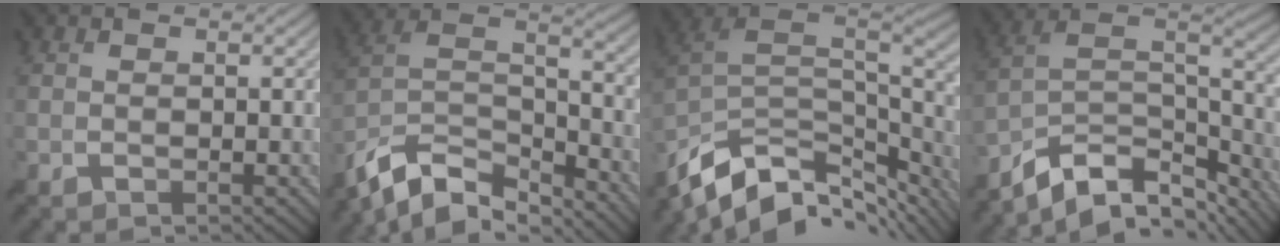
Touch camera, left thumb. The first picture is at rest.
{"total": 12.6, "force": [-9.8, 4.8, 6.3], "torque": [-0.147, 0.001, -0.183]}
{"total": 13.1, "force": [-8.1, 6.3, 8.1], "torque": [-0.206, -0.018, -0.132]}
{"total": 12.9, "force": [-9.0, 6.1, 6.8], "torque": [-0.158, -0.008, -0.148]}